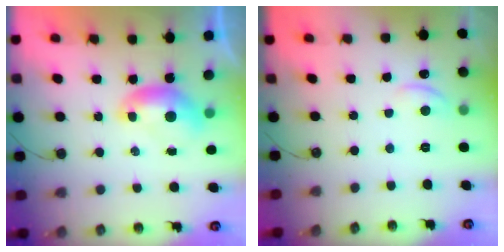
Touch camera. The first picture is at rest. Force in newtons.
{"total": 0.5, "press": 0.0, "slide": 0.5}